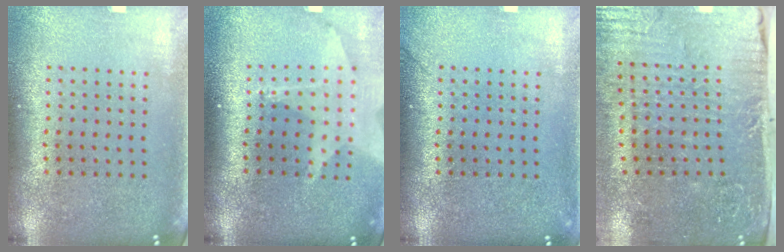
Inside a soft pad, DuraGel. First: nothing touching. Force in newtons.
{"total": 1.8, "press": 1.5, "slide": 1.0}
{"total": 0.7, "press": 0.7, "slide": 0.1}
{"total": 4.7, "press": 4.2, "slide": 2.3}